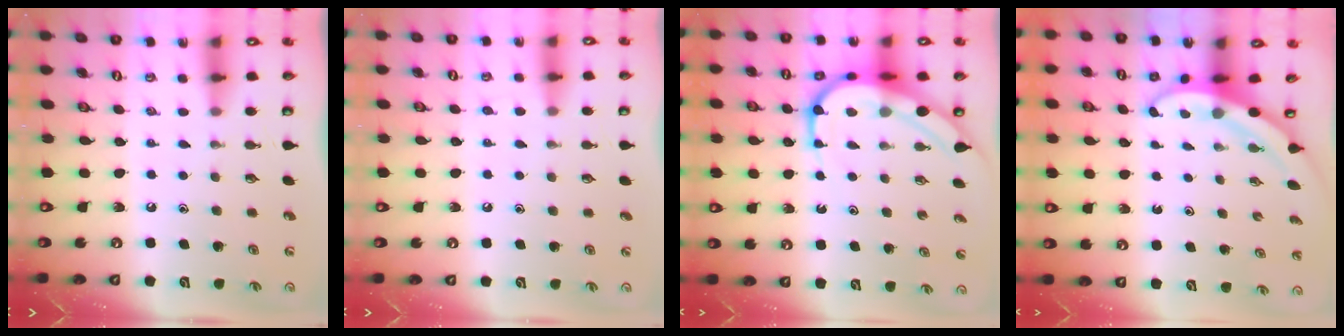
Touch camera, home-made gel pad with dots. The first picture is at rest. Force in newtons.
{"total": 3.6, "press": 3.5, "slide": 0.5}
{"total": 10.6, "press": 10.6, "slide": 1.0}
{"total": 3.4, "press": 3.4, "slide": 0.1}